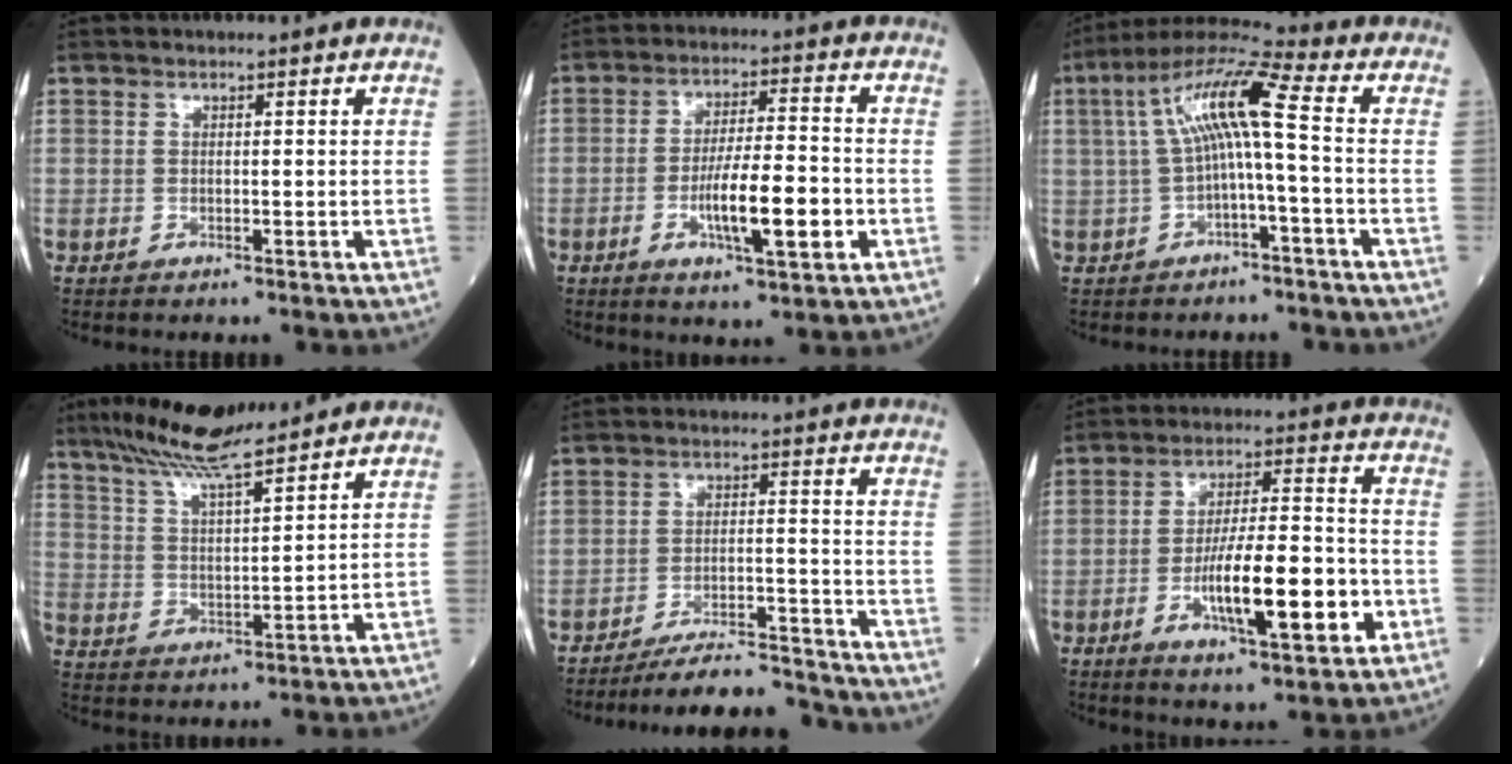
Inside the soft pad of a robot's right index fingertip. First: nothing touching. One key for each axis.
{"total": 10.4, "fx": -3.1, "fy": 1.7, "fz": 9.8, "tx": -0.175, "ty": -0.003, "tz": -0.052}
{"total": 10.8, "fx": 0.2, "fy": 0.7, "fz": 10.8, "tx": -0.209, "ty": 0.041, "tz": 0.001}
{"total": 10.0, "fx": 8.6, "fy": 0.3, "fz": 5.1, "tx": -0.102, "ty": 0.007, "tz": 0.158}
{"total": 12.6, "fx": -12.3, "fy": 0.6, "fz": 2.6, "tx": -0.042, "ty": 0.010, "tz": -0.191}
{"total": 14.5, "fx": -4.5, "fy": 3.0, "fz": 13.5, "tx": -0.231, "ty": 0.002, "tz": -0.071}